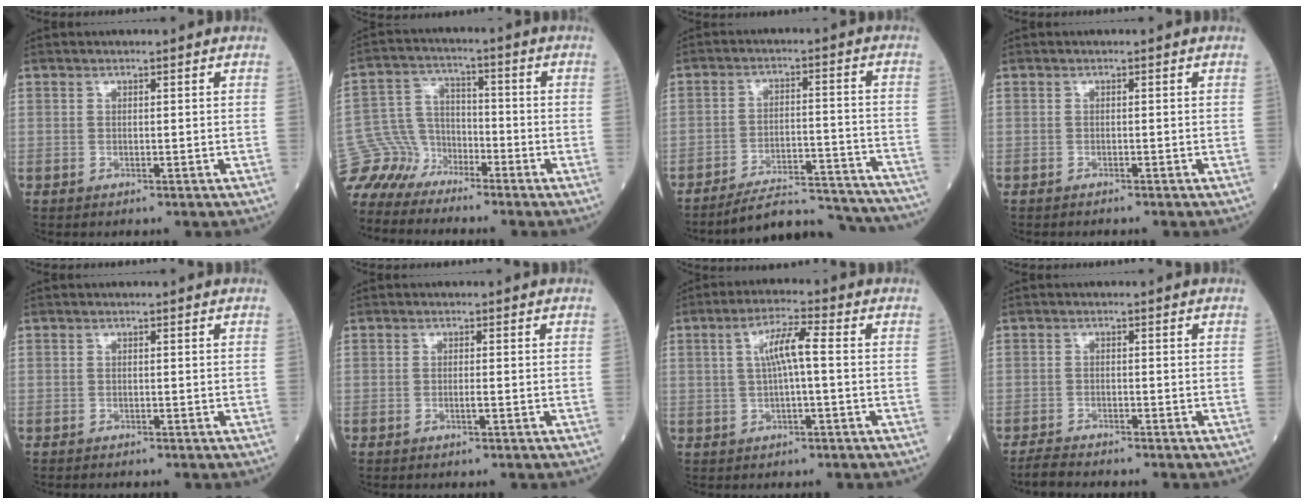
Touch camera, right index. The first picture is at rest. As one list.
[{"total": 8.9, "force": [-7.8, 4.2, 0.4], "torque": [-0.036, 0.018, -0.157]}, {"total": 21.3, "force": [-20.3, 3.3, 5.6], "torque": [-0.051, 0.016, -0.274]}, {"total": 1.7, "force": [-1.4, 0.7, 0.6], "torque": [-0.020, -0.004, -0.017]}, {"total": 1.6, "force": [-1.2, 0.7, 0.7], "torque": [-0.020, -0.004, -0.015]}, {"total": 1.2, "force": [-0.5, 0.3, 1.1], "torque": [-0.026, -0.001, -0.009]}, {"total": 6.1, "force": [0.7, 1.1, 6.0], "torque": [-0.118, 0.018, 0.015]}, {"total": 4.3, "force": [-3.9, 0.8, 1.5], "torque": [-0.037, -0.014, -0.068]}]